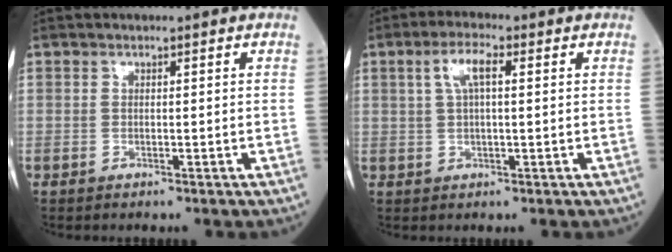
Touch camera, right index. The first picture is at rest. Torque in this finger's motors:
{"motor_torque": [0.17, 0.05, 0.08, 0.06]}